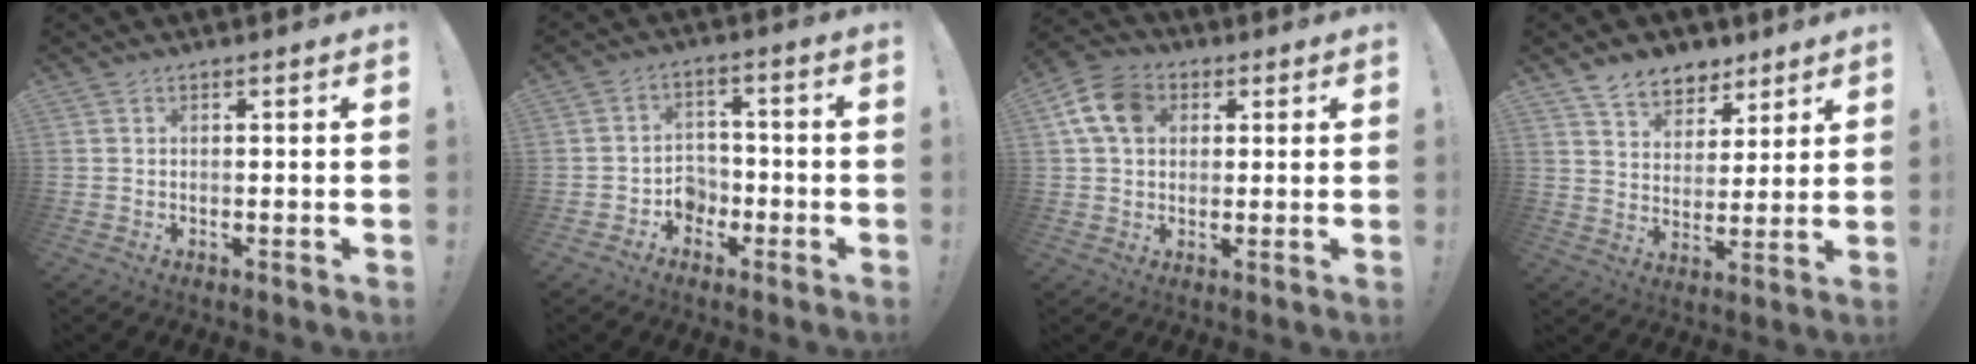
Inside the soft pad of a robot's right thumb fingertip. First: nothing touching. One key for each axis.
{"total": 5.5, "fx": -2.3, "fy": 4.7, "fz": 1.6, "tx": -0.040, "ty": 0.012, "tz": -0.039}
{"total": 11.0, "fx": 3.2, "fy": 8.1, "fz": 6.7, "tx": -0.118, "ty": 0.007, "tz": 0.065}
{"total": 9.7, "fx": 7.2, "fy": 6.0, "fz": 2.3, "tx": -0.035, "ty": -0.051, "tz": 0.141}